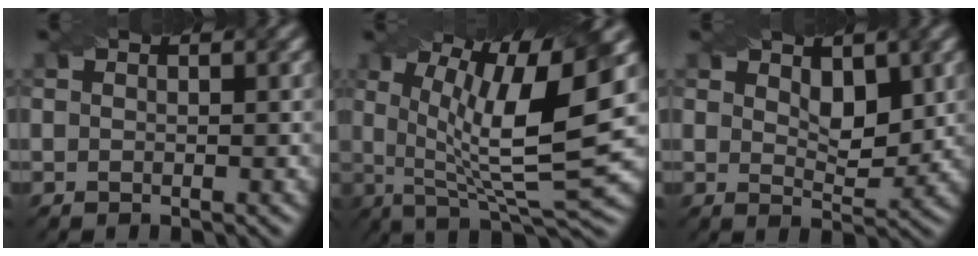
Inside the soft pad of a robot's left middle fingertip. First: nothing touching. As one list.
[{"total": 12.2, "force": [2.3, 3.1, 11.5], "torque": [-0.187, -0.004, 0.040]}, {"total": 3.0, "force": [1.5, 1.5, 2.1], "torque": [-0.034, -0.007, 0.029]}]